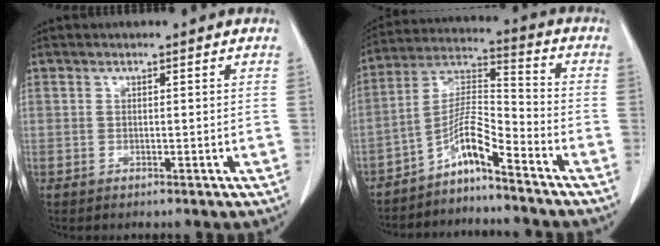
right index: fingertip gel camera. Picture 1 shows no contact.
{"total": 7.8, "force": [-5.7, 0.3, 5.3], "torque": [-0.108, 0.014, -0.107]}